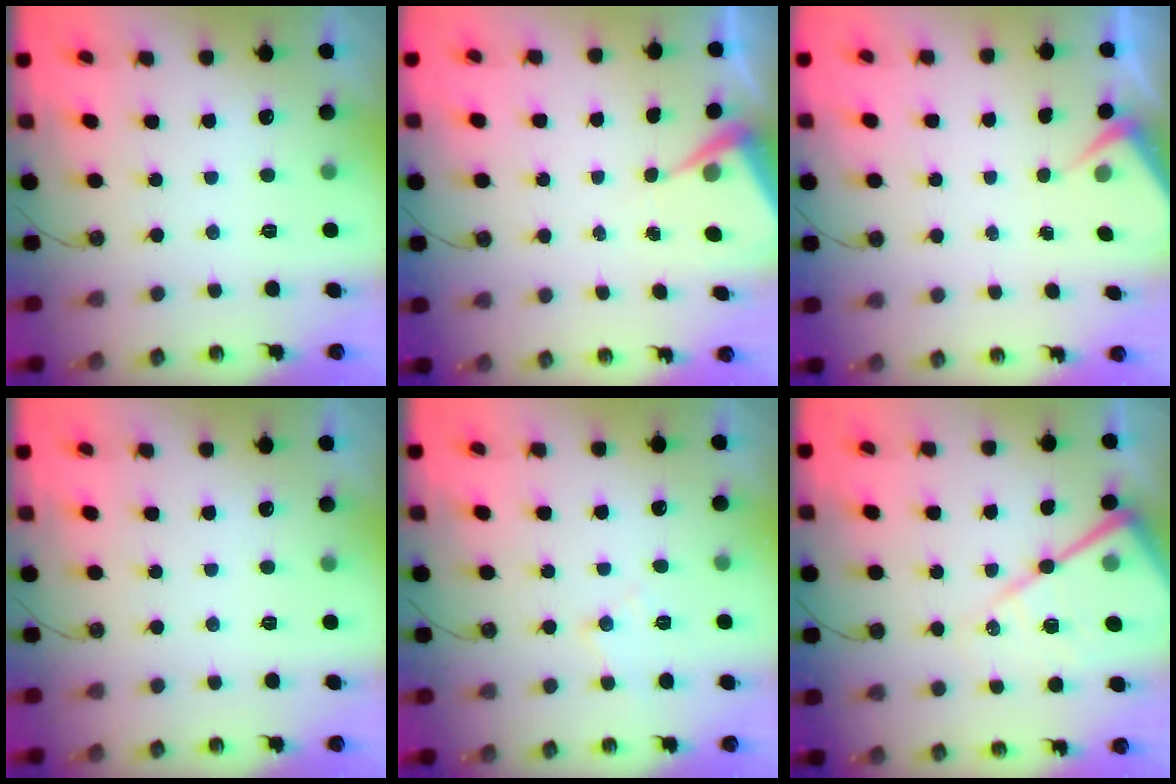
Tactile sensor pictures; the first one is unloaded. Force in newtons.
{"total": 6.0, "press": 5.9, "slide": 0.8}
{"total": 3.1, "press": 3.1, "slide": 0.5}
{"total": 0.0}
{"total": 7.8, "press": 7.8, "slide": 0.4}
{"total": 17.8, "press": 17.8, "slide": 1.6}